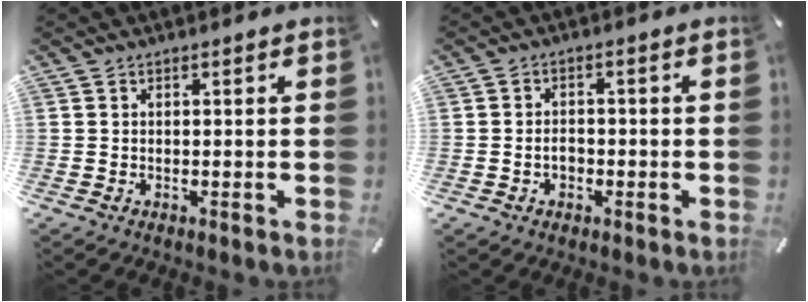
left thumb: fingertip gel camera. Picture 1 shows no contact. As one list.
[{"total": 3.2, "force": [-0.8, 2.3, 2.1], "torque": [-0.040, 0.006, -0.015]}]